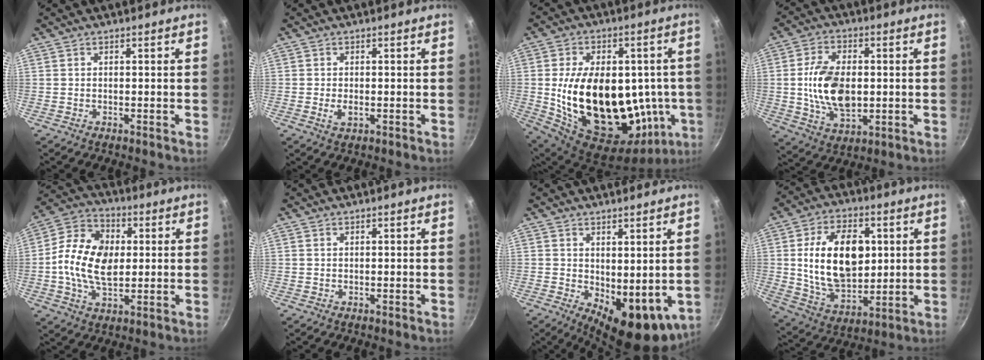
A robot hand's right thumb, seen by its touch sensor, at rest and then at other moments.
{"total": 2.5, "force": [-0.6, 1.4, 2.0], "torque": [-0.035, -0.001, -0.010]}
{"total": 30.1, "force": [-1.5, 17.9, 24.1], "torque": [-0.369, 0.003, -0.005]}
{"total": 13.7, "force": [0.0, 8.3, 10.8], "torque": [-0.181, 0.000, 0.002]}
{"total": 14.6, "force": [0.7, 9.6, 11.0], "torque": [-0.182, 0.009, -0.004]}
{"total": 0.0}
{"total": 10.5, "force": [0.4, 5.4, 9.0], "torque": [-0.101, -0.020, 0.023]}
{"total": 19.4, "force": [2.8, 12.3, 14.8], "torque": [-0.231, -0.008, 0.056]}